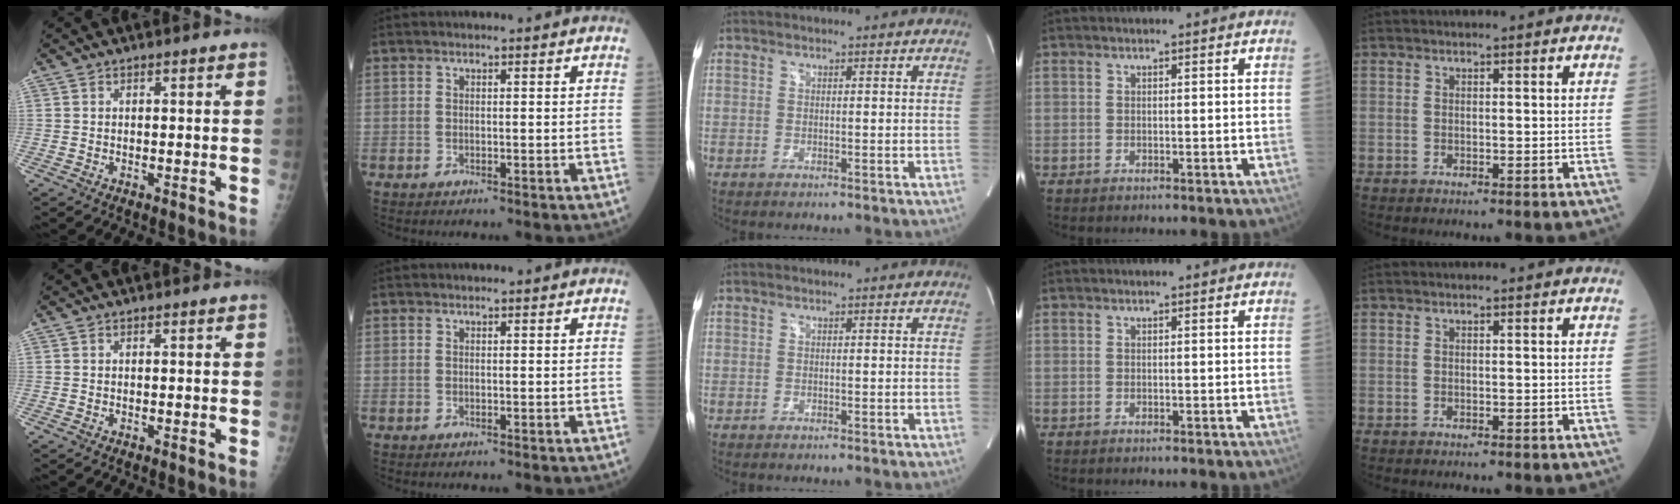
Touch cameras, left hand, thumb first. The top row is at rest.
{}